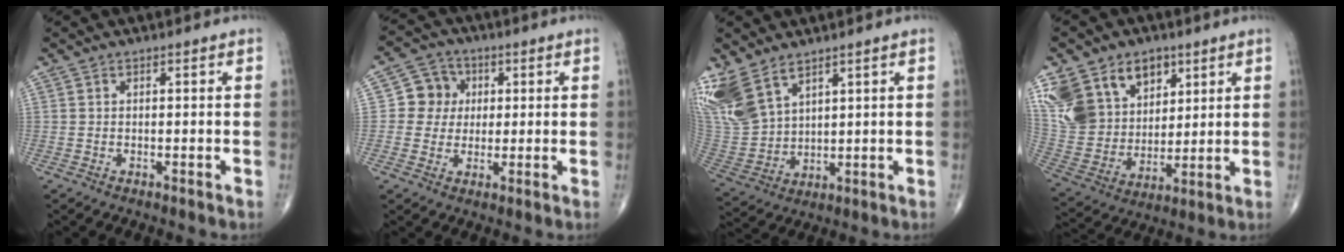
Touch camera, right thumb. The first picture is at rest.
{"total": 6.7, "force": [0.8, 6.4, 1.9], "torque": [0.007, 0.009, 0.003]}
{"total": 14.9, "force": [9.2, 7.8, 8.7], "torque": [-0.196, -0.027, 0.203]}
{"total": 19.8, "force": [9.3, 14.2, 10.1], "torque": [-0.183, -0.009, 0.190]}